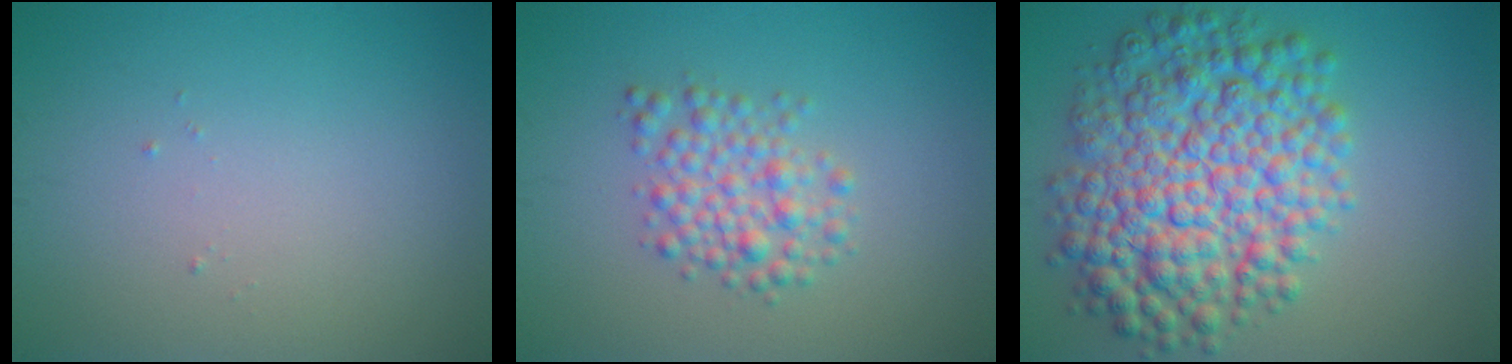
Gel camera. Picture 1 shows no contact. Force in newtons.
{"total": 3.2, "press": 3.2, "slide": 0.1}
{"total": 10.7, "press": 10.7, "slide": 0.1}